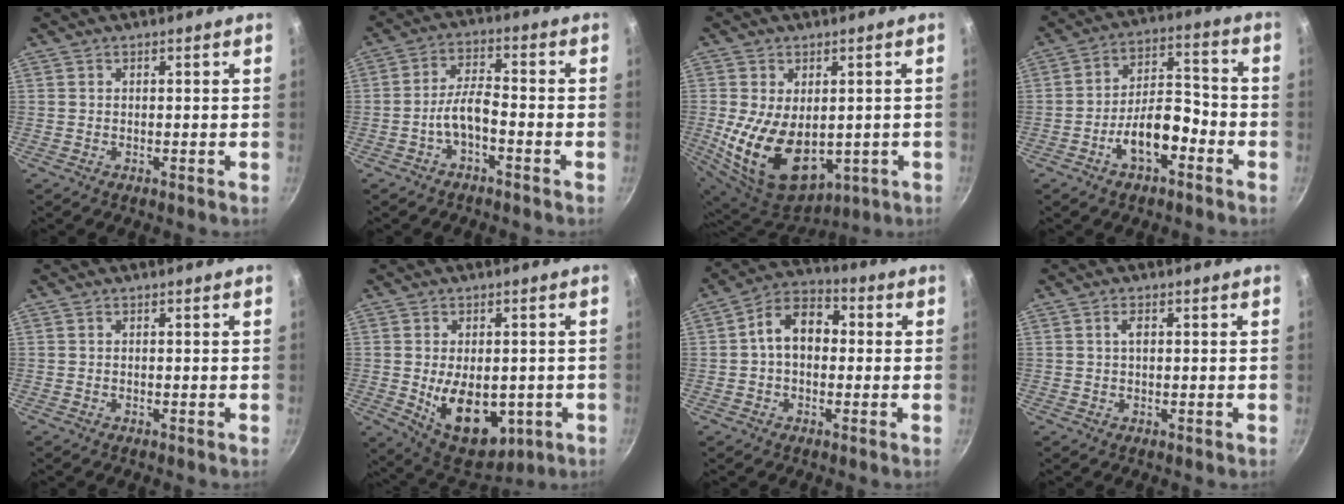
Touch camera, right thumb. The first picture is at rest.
{"total": 5.7, "force": [-2.7, 2.1, 4.5], "torque": [-0.087, 0.034, -0.055]}
{"total": 17.4, "force": [-1.5, 11.1, 13.4], "torque": [-0.235, -0.023, 0.005]}
{"total": 10.9, "force": [-4.9, 5.4, 8.0], "torque": [-0.111, 0.055, -0.084]}
{"total": 0.0}
{"total": 14.3, "force": [-2.6, 8.7, 11.0], "torque": [-0.130, -0.011, -0.016]}
{"total": 9.8, "force": [0.4, 6.8, 7.0], "torque": [-0.078, 0.033, -0.011]}
{"total": 1.8, "force": [0.3, 0.9, 1.5], "torque": [-0.027, 0.003, 0.004]}